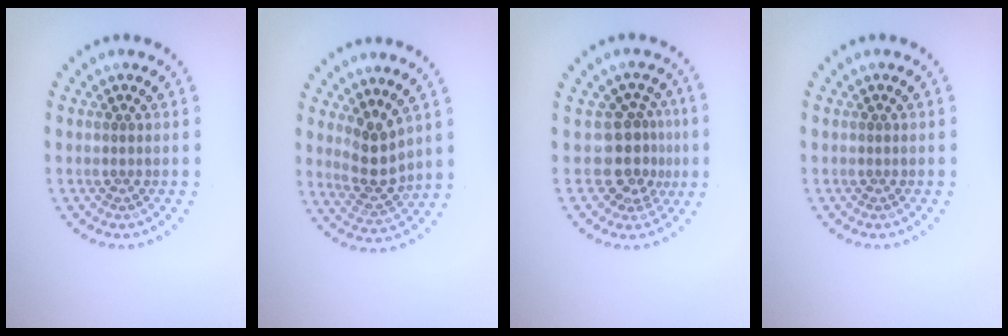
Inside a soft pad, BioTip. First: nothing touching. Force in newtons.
{"total": 3.0, "press": 2.7, "slide": 1.4}
{"total": 3.4, "press": 2.6, "slide": 2.1}
{"total": 0.0}